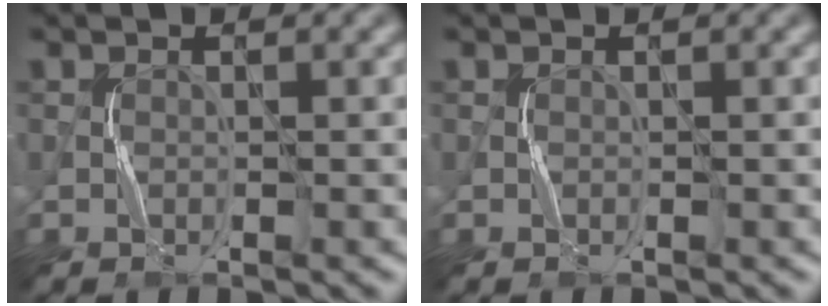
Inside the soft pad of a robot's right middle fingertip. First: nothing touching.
{"total": 0.0}